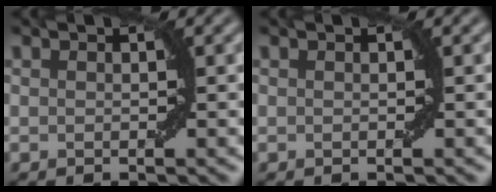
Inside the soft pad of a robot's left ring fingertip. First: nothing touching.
{"total": 0.0}